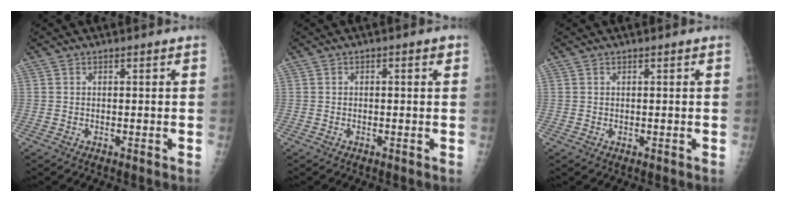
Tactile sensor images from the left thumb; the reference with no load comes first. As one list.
[{"total": 1.5, "force": [0.4, 0.6, 1.3], "torque": [-0.013, 0.005, 0.002]}, {"total": 0.6, "force": [0.3, 0.3, 0.3], "torque": [-0.002, -0.002, 0.006]}]